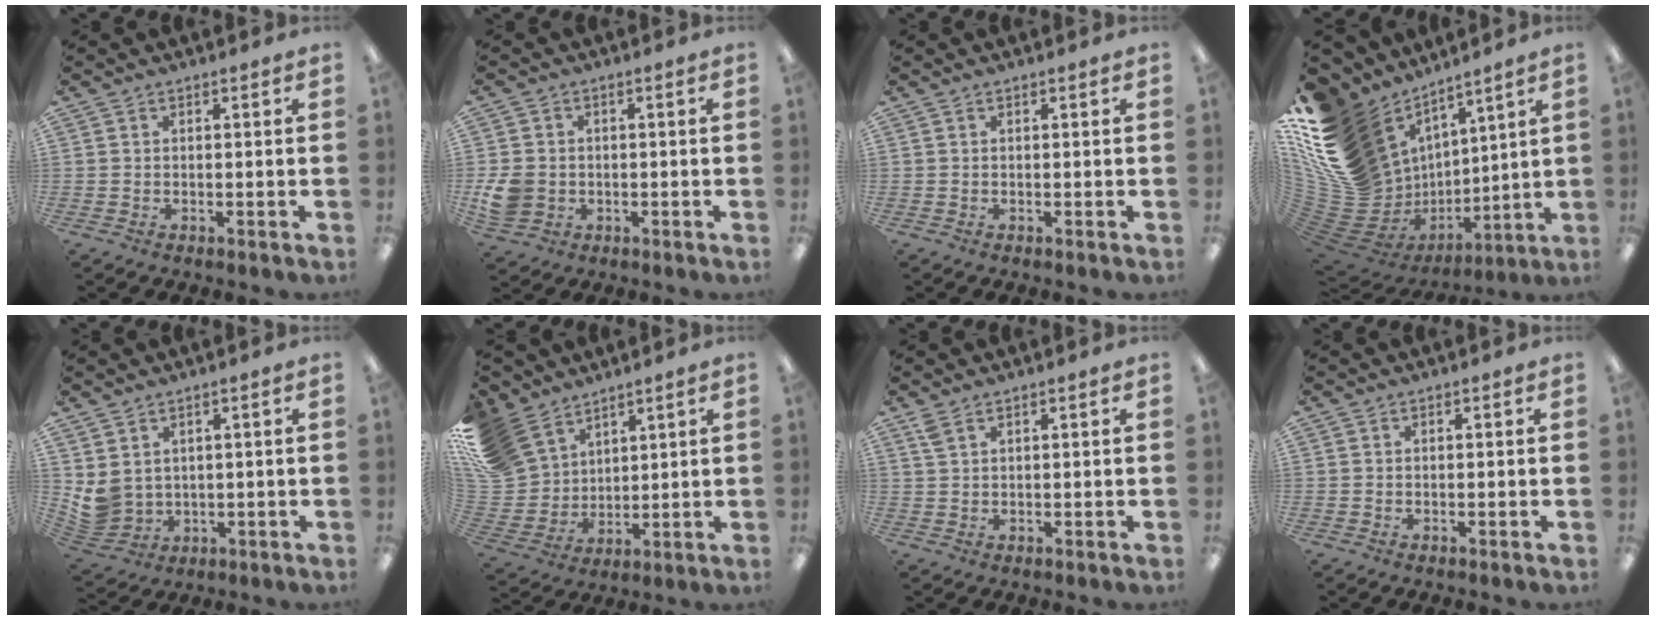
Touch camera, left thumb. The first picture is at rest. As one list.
[{"total": 6.6, "force": [-1.1, 5.7, 3.1], "torque": [-0.074, 0.008, -0.019]}, {"total": 0.0}, {"total": 21.9, "force": [7.8, 16.6, 12.1], "torque": [-0.247, -0.082, 0.192]}, {"total": 5.4, "force": [2.0, 4.7, 1.6], "torque": [-0.058, -0.014, 0.042]}, {"total": 15.2, "force": [9.7, 10.6, 5.1], "torque": [-0.132, -0.051, 0.195]}, {"total": 2.5, "force": [1.7, 1.1, 1.4], "torque": [-0.034, -0.001, 0.031]}, {"total": 0.0}]